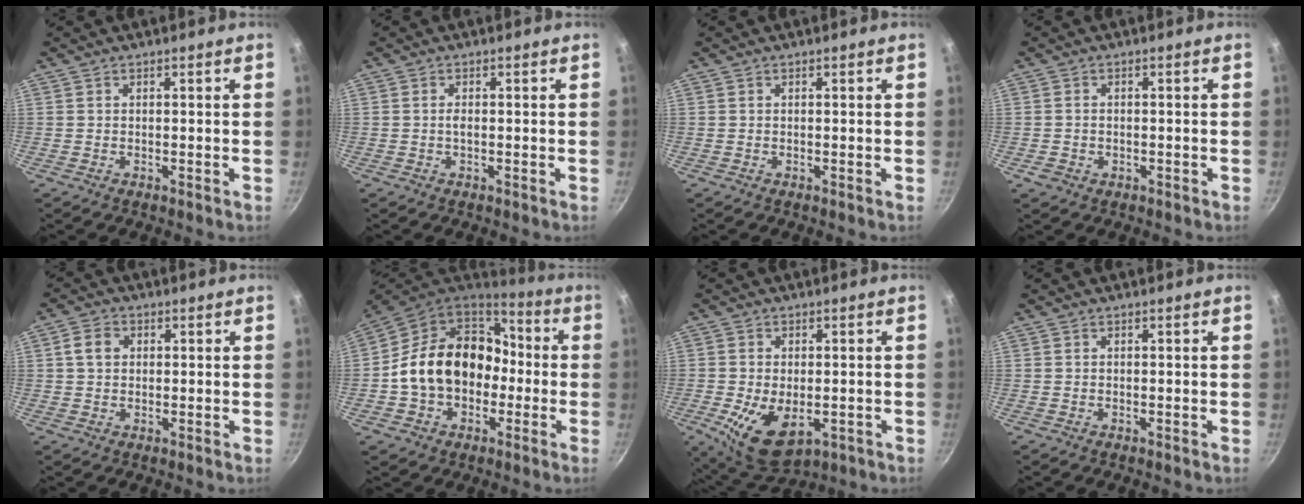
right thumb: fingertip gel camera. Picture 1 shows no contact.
{"total": 1.0, "force": [0.0, 0.4, 0.9], "torque": [-0.019, 0.001, -0.001]}
{"total": 0.0}
{"total": 2.3, "force": [-0.8, 1.8, 1.2], "torque": [-0.020, 0.001, -0.011]}
{"total": 4.1, "force": [0.9, 3.3, 2.3], "torque": [-0.031, 0.006, 0.012]}
{"total": 19.7, "force": [-1.6, 15.4, 12.2], "torque": [-0.186, 0.058, -0.029]}
{"total": 11.2, "force": [-2.7, 6.5, 8.7], "torque": [-0.145, -0.012, -0.032]}
{"total": 0.0}